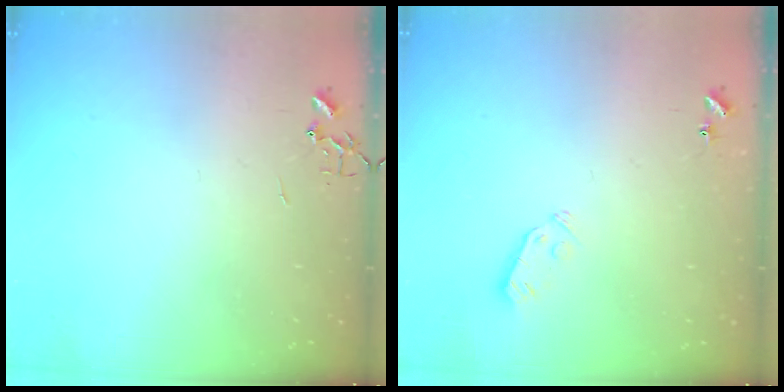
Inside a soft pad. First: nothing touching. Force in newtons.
{"total": 3.8, "press": 3.7, "slide": 0.8}